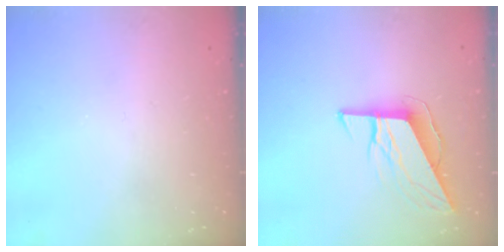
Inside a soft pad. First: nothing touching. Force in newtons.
{"total": 9.3, "press": 9.3, "slide": 0.6}